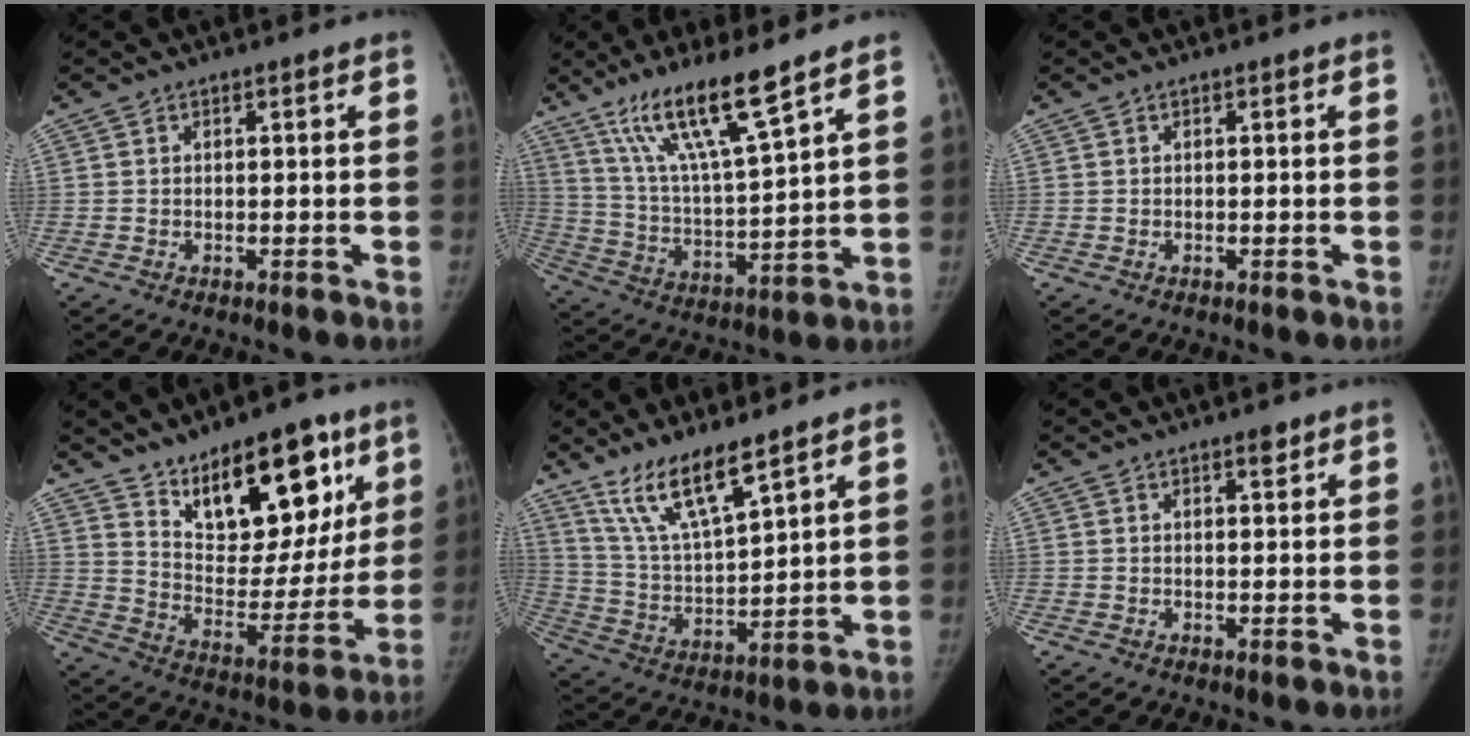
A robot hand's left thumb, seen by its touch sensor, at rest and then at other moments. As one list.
[{"total": 15.0, "force": [10.2, 1.3, 10.9], "torque": [-0.193, -0.055, 0.199]}, {"total": 0.0}, {"total": 20.9, "force": [12.3, 9.9, 13.7], "torque": [-0.145, -0.065, 0.205]}, {"total": 12.4, "force": [9.0, 2.4, 8.1], "torque": [-0.140, -0.053, 0.188]}, {"total": 1.5, "force": [1.1, 0.6, 1.0], "torque": [-0.002, -0.005, 0.015]}]